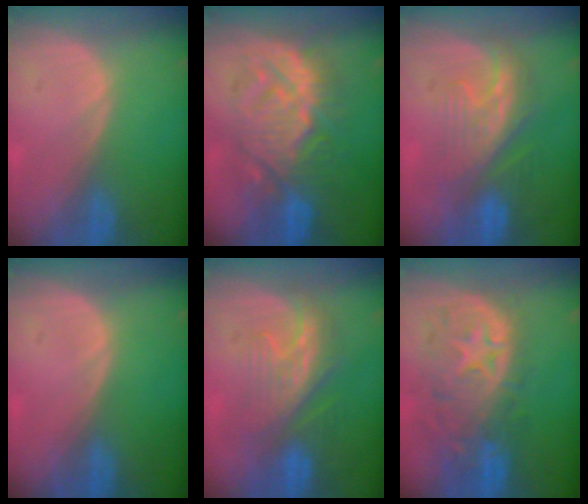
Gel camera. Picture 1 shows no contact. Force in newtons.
{"total": 10.3, "press": 10.3, "slide": 0.6}
{"total": 7.9, "press": 7.8, "slide": 1.3}
{"total": 0.0}
{"total": 7.9, "press": 7.8, "slide": 1.3}
{"total": 11.2, "press": 9.7, "slide": 5.5}